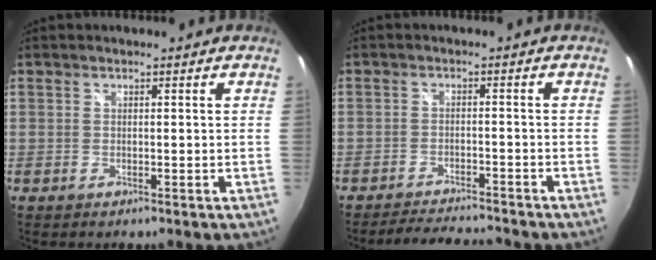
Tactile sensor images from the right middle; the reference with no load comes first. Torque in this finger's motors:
{"motor_torque": [0.34, -0.55, 0.06, -0.01]}